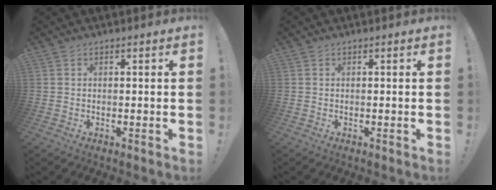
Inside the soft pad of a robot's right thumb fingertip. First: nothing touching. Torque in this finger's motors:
{"motor_torque": [0.00, 0.00, 0.00, 0.00, 0.00]}